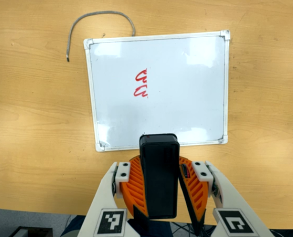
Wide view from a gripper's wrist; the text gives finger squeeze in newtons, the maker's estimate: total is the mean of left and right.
{"total": 9.0, "left": 9.2, "right": 8.9}